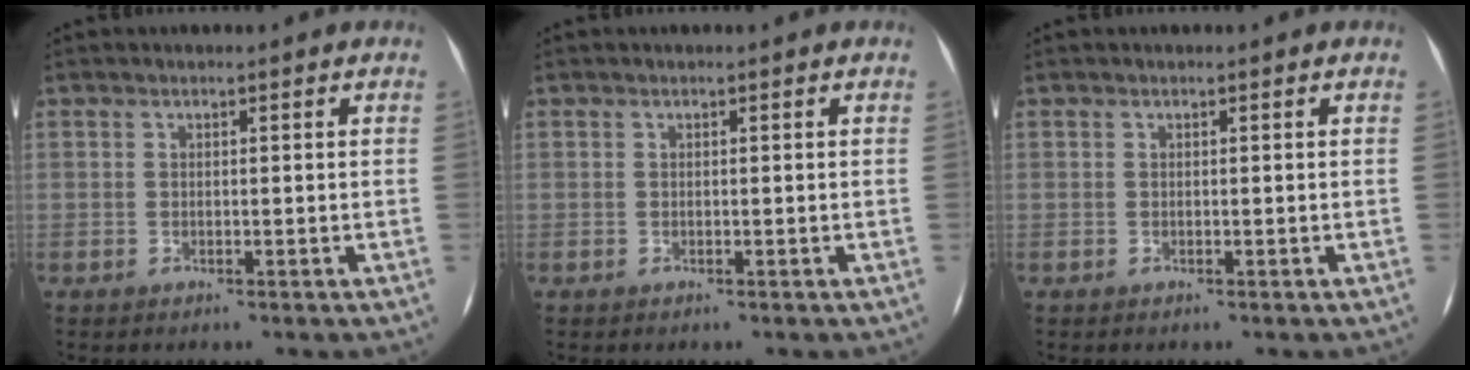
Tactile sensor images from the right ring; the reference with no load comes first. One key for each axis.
{"total": 0.0}
{"total": 0.0}